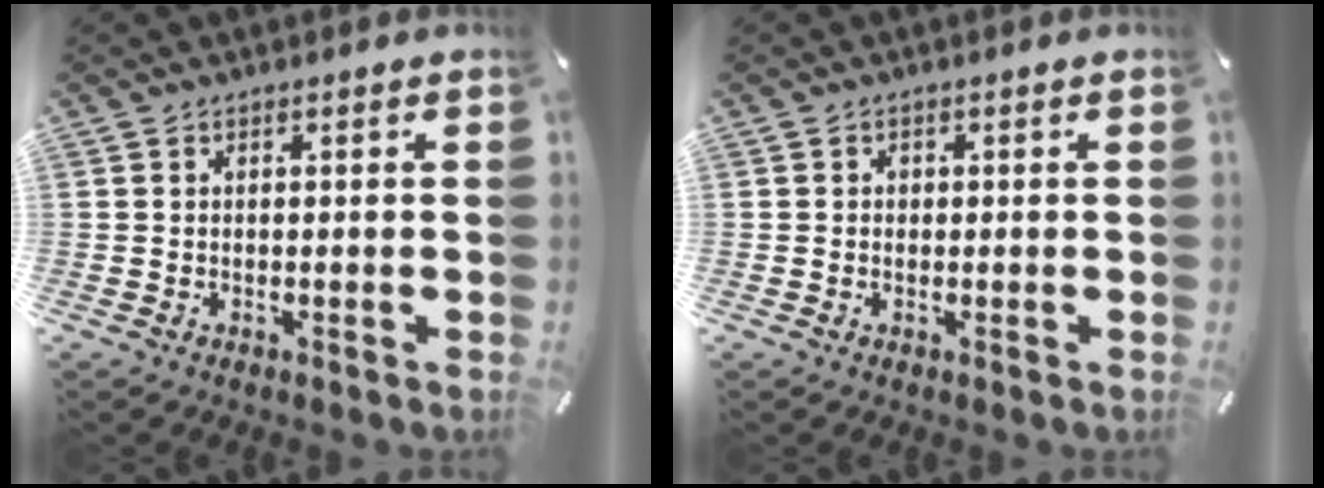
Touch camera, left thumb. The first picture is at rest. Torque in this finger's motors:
{"motor_torque": [0.06, 0.30, 0.05, -0.18, 0.00]}